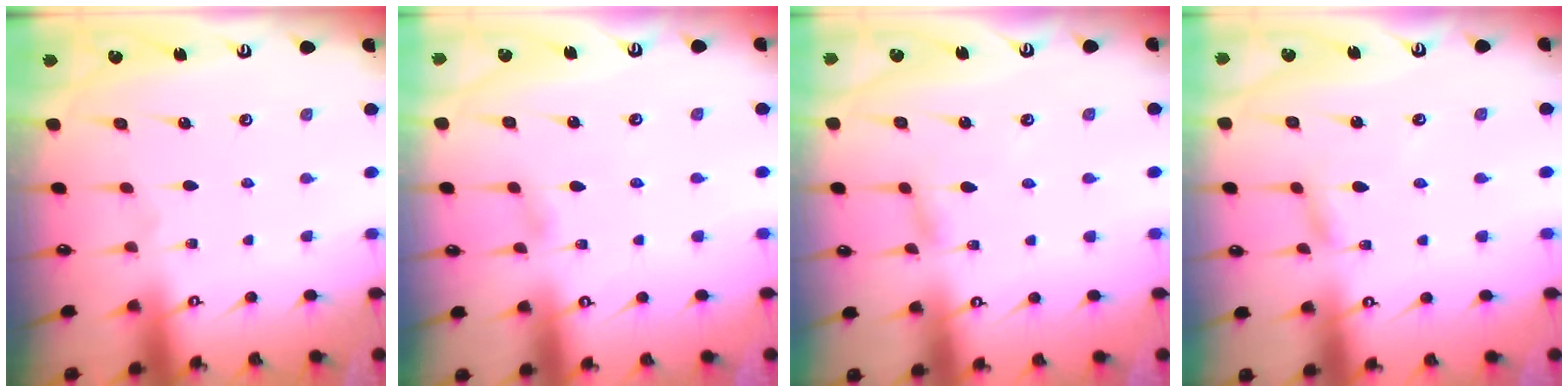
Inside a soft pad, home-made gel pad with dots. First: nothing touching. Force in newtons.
{"total": 2.6, "press": 2.6, "slide": 0.4}
{"total": 2.3, "press": 2.3, "slide": 0.2}
{"total": 2.0, "press": 2.0, "slide": 0.2}